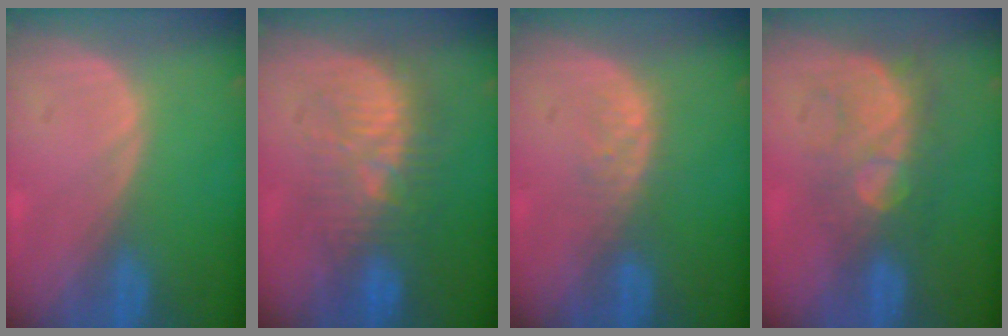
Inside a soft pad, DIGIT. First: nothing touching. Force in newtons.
{"total": 9.3, "press": 9.1, "slide": 1.6}
{"total": 2.8, "press": 2.8, "slide": 0.3}
{"total": 8.9, "press": 7.6, "slide": 4.6}